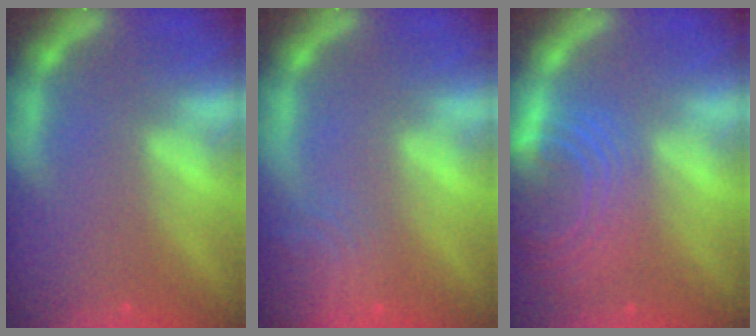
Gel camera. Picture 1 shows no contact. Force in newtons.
{"total": 5.0}
{"total": 9.0}